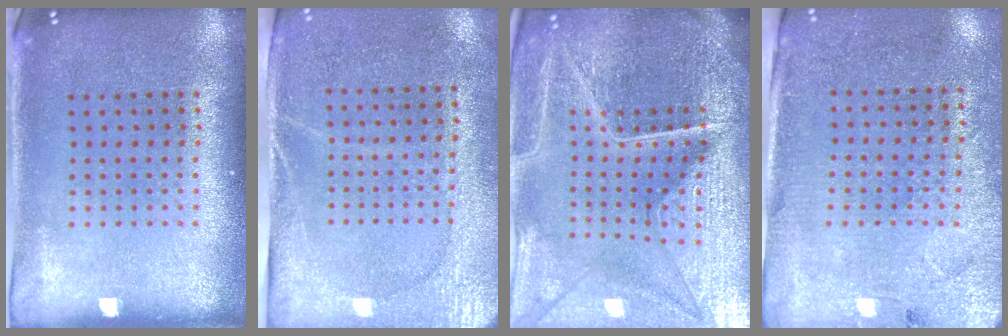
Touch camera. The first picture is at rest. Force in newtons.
{"total": 2.7, "press": 2.3, "slide": 1.4}
{"total": 6.3, "press": 5.6, "slide": 2.8}
{"total": 2.8, "press": 2.6, "slide": 1.2}